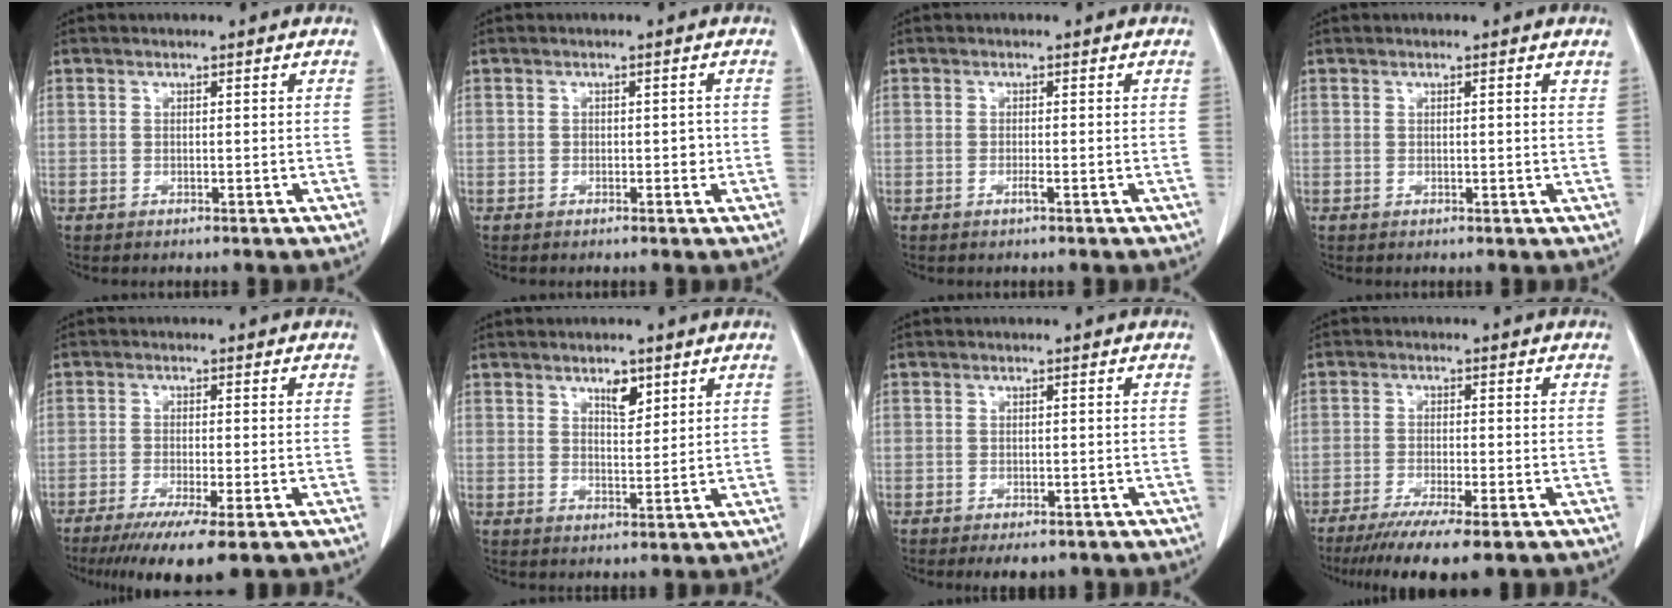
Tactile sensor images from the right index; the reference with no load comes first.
{"total": 1.5, "force": [-0.2, 1.0, 1.1], "torque": [-0.011, 0.003, -0.001]}
{"total": 0.8, "force": [-0.4, -0.1, 0.7], "torque": [-0.015, -0.001, -0.007]}
{"total": 1.1, "force": [0.6, 0.1, 0.9], "torque": [-0.015, -0.001, 0.005]}
{"total": 9.7, "force": [-6.6, 0.4, 7.1], "torque": [-0.107, -0.024, -0.100]}
{"total": 3.3, "force": [2.1, 1.3, 2.2], "torque": [-0.037, -0.005, 0.036]}
{"total": 4.1, "force": [-3.2, 1.7, 1.9], "torque": [-0.019, -0.004, -0.040]}
{"total": 11.2, "force": [-8.4, 0.7, 7.3], "torque": [-0.103, -0.024, -0.127]}